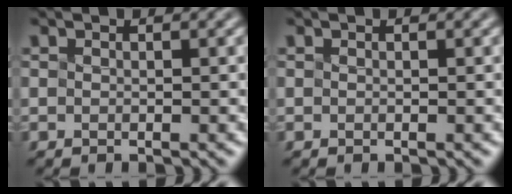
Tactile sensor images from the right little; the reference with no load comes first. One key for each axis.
{"total": 0.0}